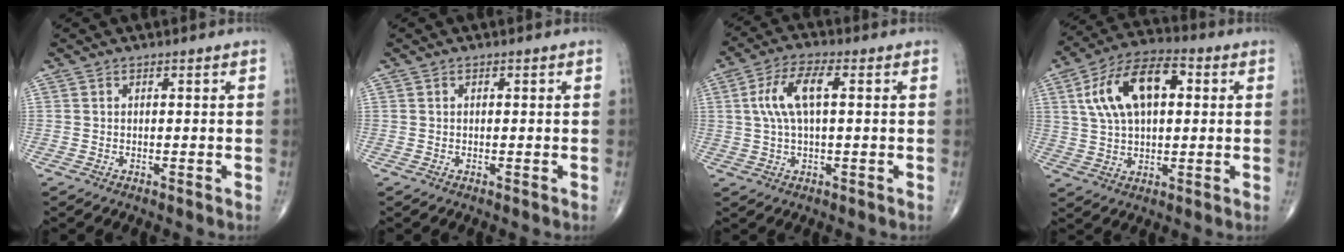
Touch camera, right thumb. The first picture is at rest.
{"total": 0.0}
{"total": 8.4, "force": [1.6, 3.1, 7.6], "torque": [-0.167, 0.022, 0.029]}
{"total": 15.3, "force": [3.9, 8.1, 12.4], "torque": [-0.222, 0.022, 0.066]}